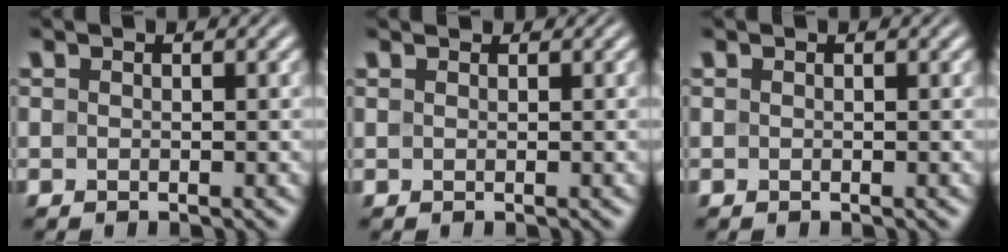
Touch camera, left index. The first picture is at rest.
{"total": 1.1, "force": [1.0, 0.3, 0.3], "torque": [-0.012, -0.002, 0.008]}
{"total": 0.0}